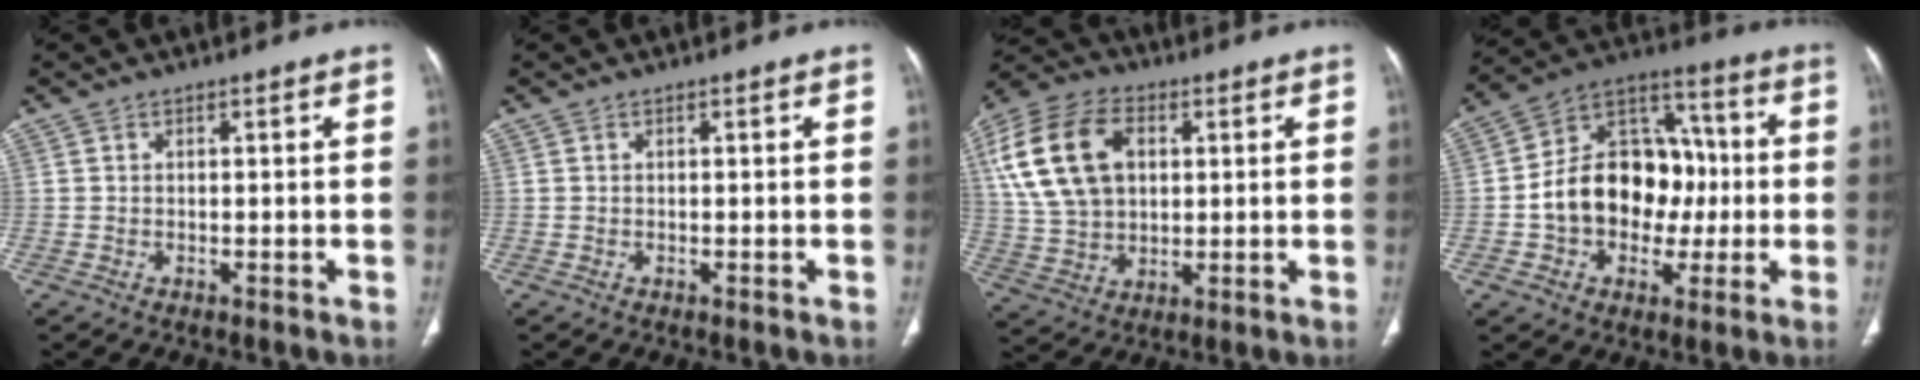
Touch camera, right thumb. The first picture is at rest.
{"total": 0.0}
{"total": 17.6, "force": [4.6, 12.0, 12.1], "torque": [-0.227, 0.009, 0.086]}
{"total": 18.4, "force": [-1.6, 13.7, 12.3], "torque": [-0.153, 0.046, -0.023]}